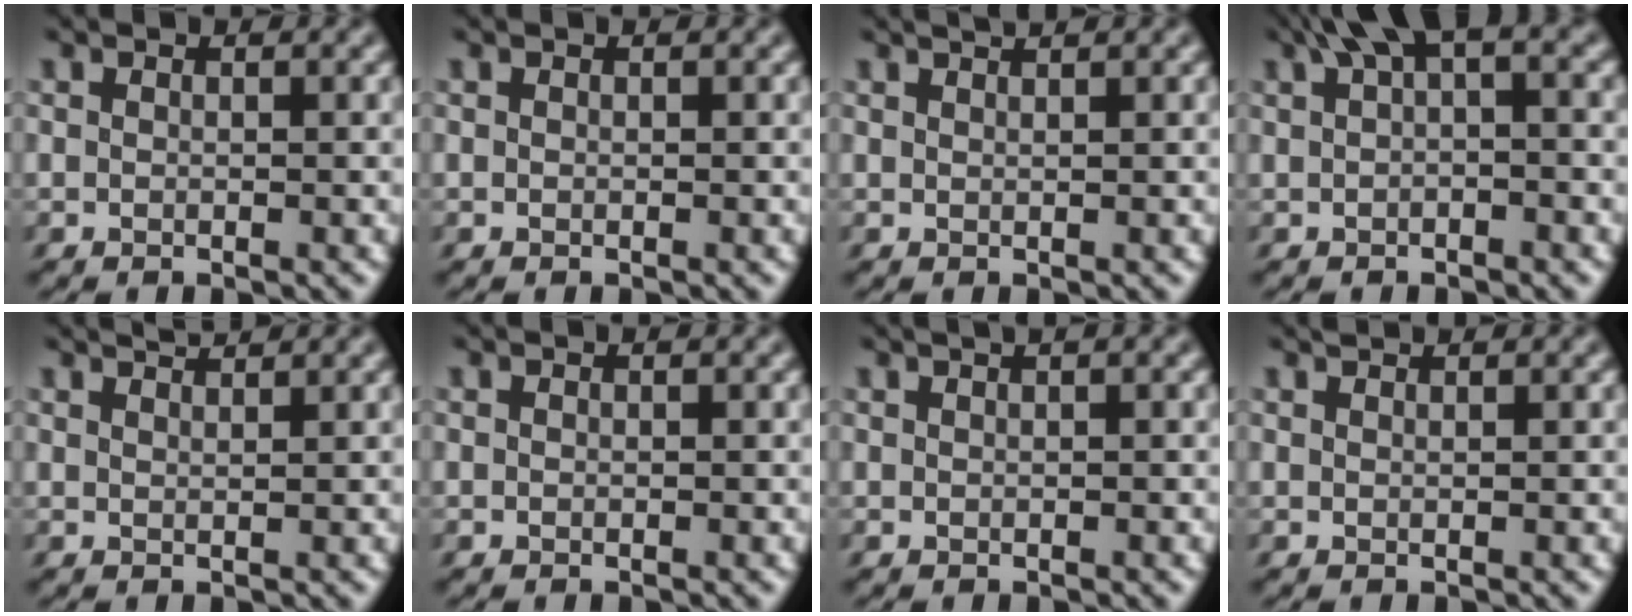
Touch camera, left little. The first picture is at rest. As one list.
[{"total": 0.0}, {"total": 1.6, "force": [1.4, 0.3, 0.7], "torque": [0.001, 0.013, 0.010]}, {"total": 6.5, "force": [3.0, 2.7, 5.2], "torque": [-0.106, 0.028, 0.049]}, {"total": 2.2, "force": [2.0, 0.3, 0.8], "torque": [0.000, 0.015, 0.018]}, {"total": 0.0}, {"total": 2.0, "force": [1.4, 0.6, 1.3], "torque": [-0.011, 0.018, 0.008]}, {"total": 1.0, "force": [0.9, -0.1, 0.2], "torque": [0.001, 0.007, 0.013]}]